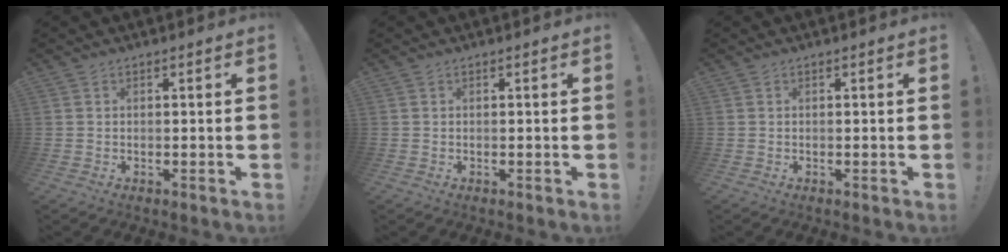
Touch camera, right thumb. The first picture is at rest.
{"total": 0.0}
{"total": 0.0}